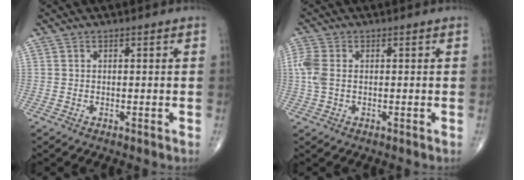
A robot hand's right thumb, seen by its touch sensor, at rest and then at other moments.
{"total": 4.7, "force": [0.2, 3.1, 3.6], "torque": [-0.112, 0.007, 0.002]}